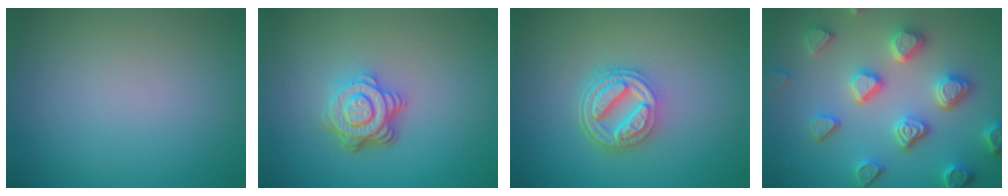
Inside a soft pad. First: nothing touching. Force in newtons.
{"total": 4.7, "press": 3.5, "slide": 3.2}
{"total": 5.2, "press": 3.9, "slide": 3.4}
{"total": 5.6, "press": 5.2, "slide": 2.1}